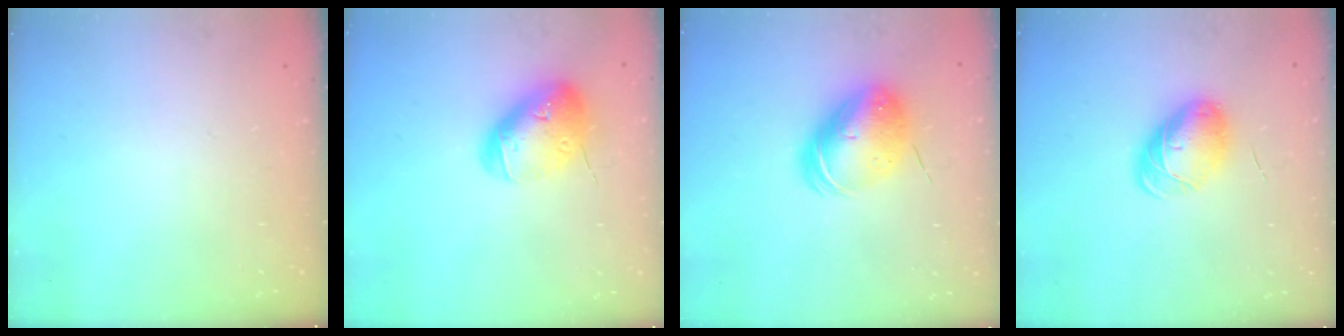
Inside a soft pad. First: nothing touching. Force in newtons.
{"total": 17.1, "press": 16.9, "slide": 2.6}
{"total": 10.7, "press": 10.4, "slide": 2.1}
{"total": 8.6, "press": 8.5, "slide": 1.5}